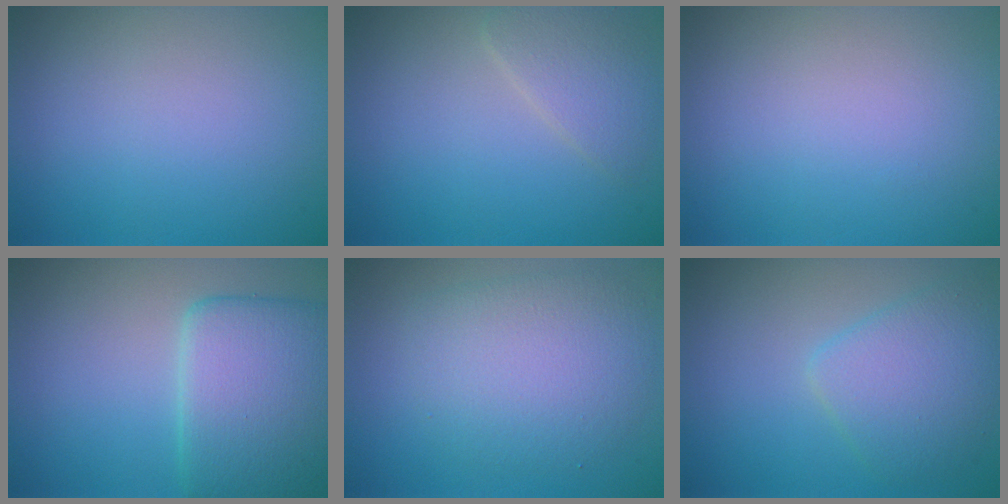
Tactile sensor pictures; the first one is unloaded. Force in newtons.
{"total": 2.4, "press": 2.4, "slide": 0.1}
{"total": 0.0}
{"total": 6.9, "press": 6.9, "slide": 0.5}
{"total": 5.0, "press": 5.0, "slide": 0.1}
{"total": 4.0, "press": 4.0, "slide": 0.0}